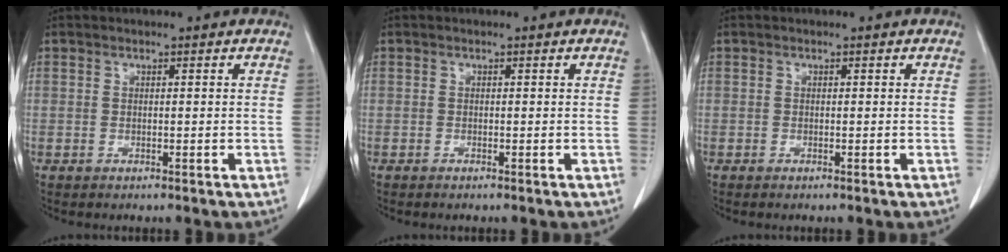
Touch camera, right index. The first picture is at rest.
{"total": 0.0}
{"total": 0.0}